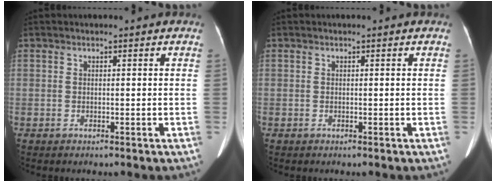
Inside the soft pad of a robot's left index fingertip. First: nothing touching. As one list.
[{"total": 0.0}]